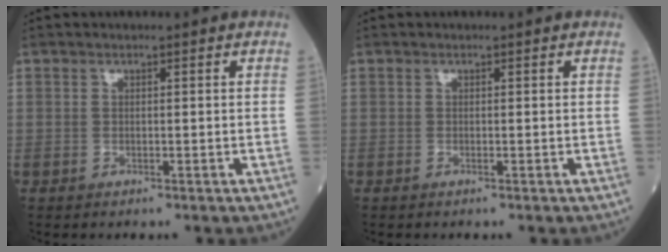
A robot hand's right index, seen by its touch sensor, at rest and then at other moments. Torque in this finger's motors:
{"motor_torque": [-0.05, -0.04, 0.04, 0.01]}